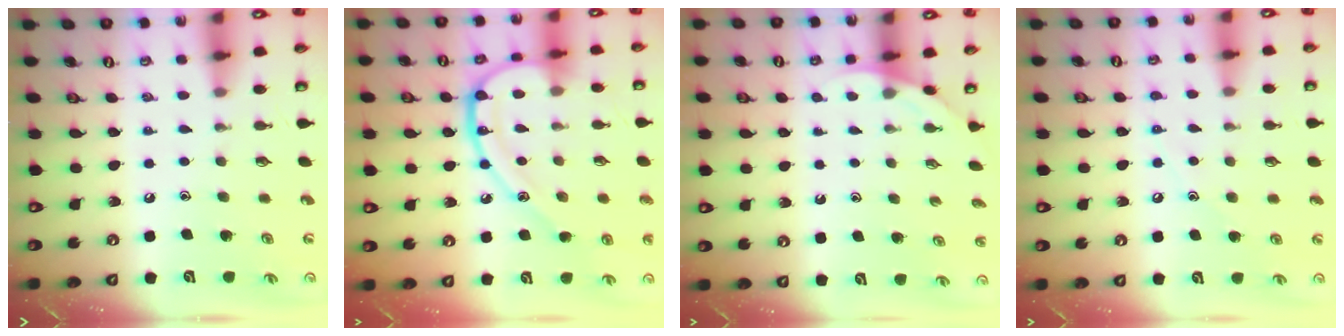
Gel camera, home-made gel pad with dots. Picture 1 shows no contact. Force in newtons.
{"total": 15.8, "press": 15.8, "slide": 1.1}
{"total": 2.0, "press": 2.0, "slide": 0.0}
{"total": 6.8, "press": 6.8, "slide": 0.3}